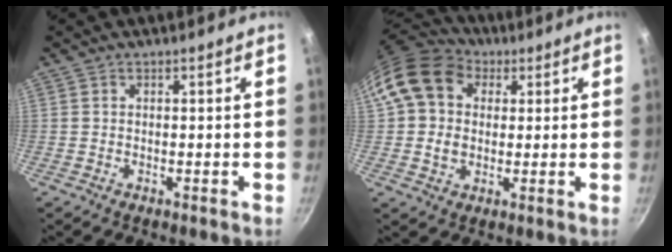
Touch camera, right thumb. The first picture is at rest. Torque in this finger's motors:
{"motor_torque": [-0.97, 1.60, 1.15, 0.13, 0.21]}